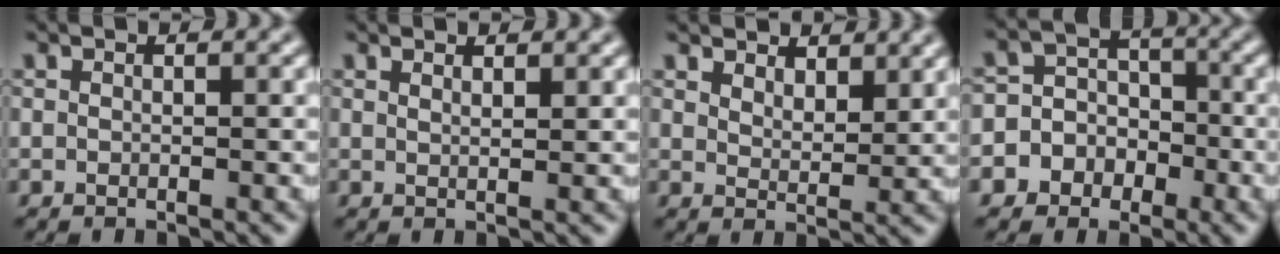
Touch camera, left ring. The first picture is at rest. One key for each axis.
{"total": 1.4, "fx": 1.2, "fy": 0.3, "fz": 0.7, "tx": -0.007, "ty": 0.003, "tz": 0.012}
{"total": 3.5, "fx": 3.1, "fy": 1.2, "fz": 1.2, "tx": -0.029, "ty": 0.000, "tz": 0.045}
{"total": 7.7, "fx": -3.3, "fy": 6.9, "fz": 0.9, "tx": -0.010, "ty": 0.012, "tz": -0.083}